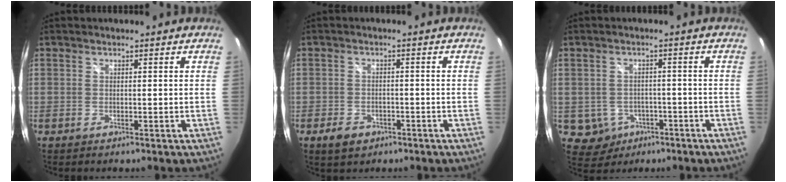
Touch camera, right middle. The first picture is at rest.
{"total": 3.6, "force": [-2.1, 2.5, 1.6], "torque": [-0.039, 0.000, -0.031]}
{"total": 5.7, "force": [-2.5, 4.9, 1.5], "torque": [-0.044, 0.004, -0.023]}